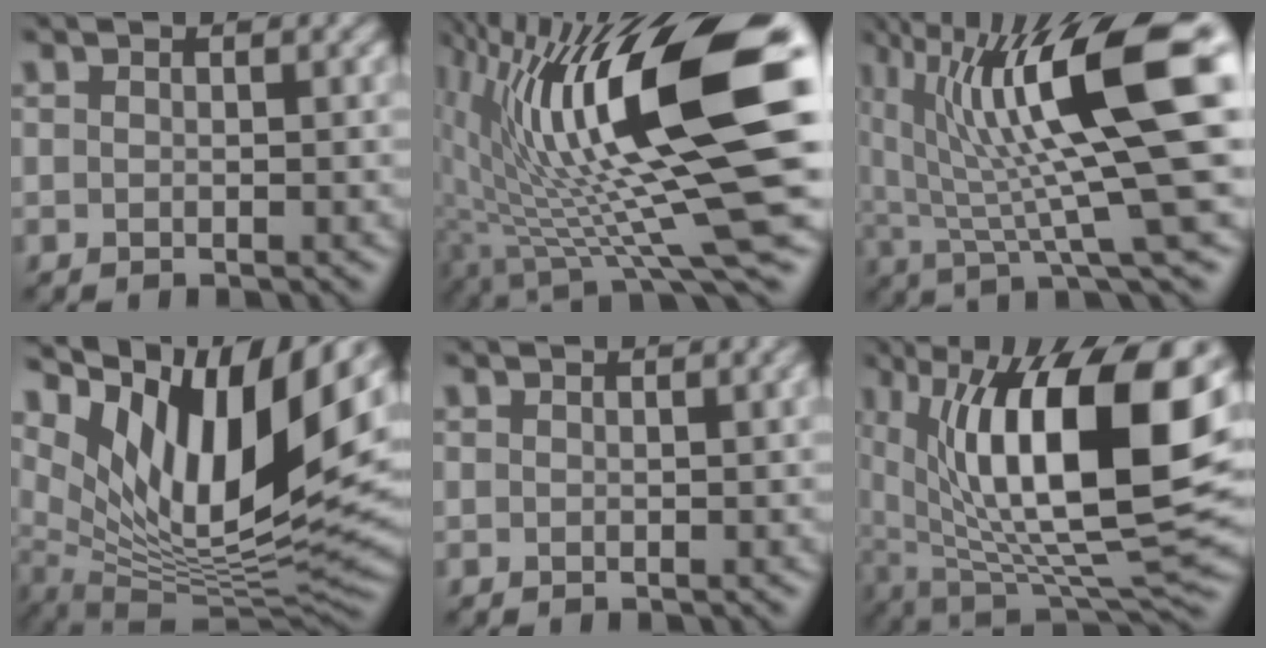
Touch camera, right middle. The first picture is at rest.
{"total": 17.2, "force": [2.3, 4.6, 16.4], "torque": [-0.269, 0.002, 0.045]}
{"total": 15.0, "force": [4.5, 2.8, 14.0], "torque": [-0.212, 0.010, 0.079]}
{"total": 13.8, "force": [6.8, 4.9, 11.0], "torque": [-0.200, 0.003, 0.126]}
{"total": 1.0, "force": [0.2, 0.3, 0.9], "torque": [-0.008, 0.004, 0.002]}
{"total": 16.1, "force": [3.6, 6.3, 14.3], "torque": [-0.242, 0.004, 0.060]}